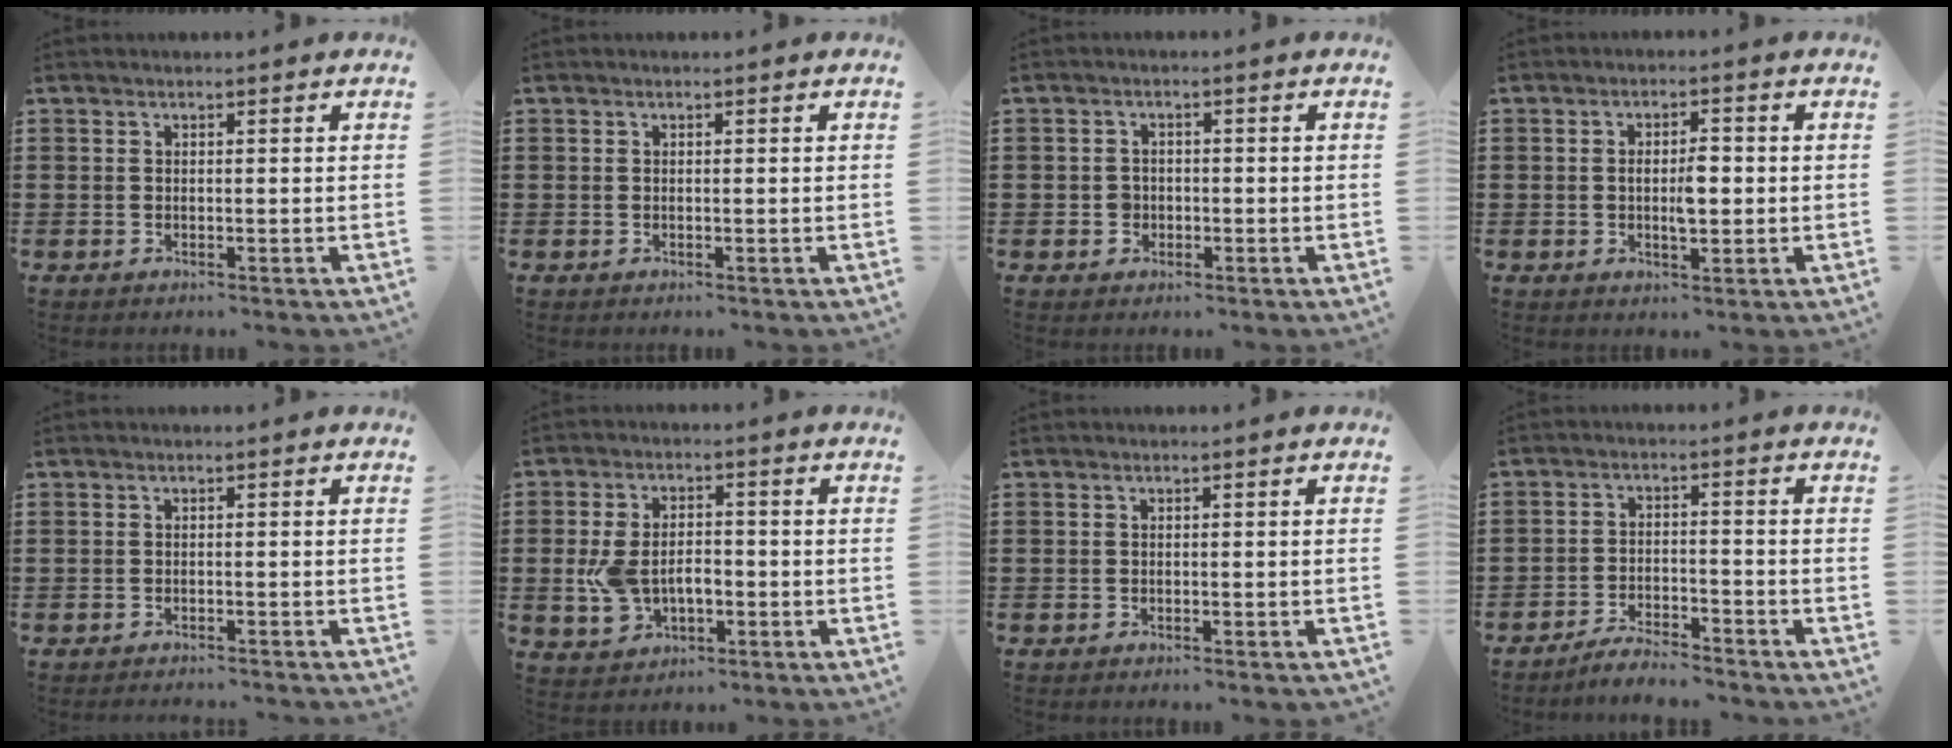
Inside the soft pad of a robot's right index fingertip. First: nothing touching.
{"total": 0.0}
{"total": 2.0, "force": [-0.6, 1.8, 0.6], "torque": [-0.016, 0.004, -0.014]}
{"total": 3.9, "force": [-0.1, 1.3, 3.7], "torque": [-0.068, 0.000, -0.003]}
{"total": 1.0, "force": [-1.0, -0.2, 0.0], "torque": [-0.003, -0.002, -0.020]}
{"total": 6.2, "force": [-1.1, 4.0, 4.7], "torque": [-0.113, 0.001, -0.026]}
{"total": 0.5, "force": [-0.5, -0.1, 0.1], "torque": [-0.003, -0.004, -0.009]}
{"total": 4.1, "force": [-4.0, 0.1, 0.8], "torque": [-0.025, 0.002, -0.084]}